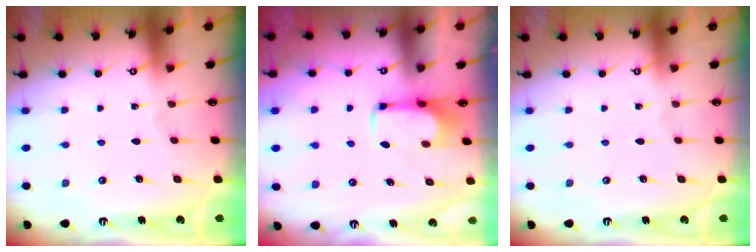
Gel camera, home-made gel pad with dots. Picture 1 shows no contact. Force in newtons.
{"total": 1.9, "press": 1.8, "slide": 0.6}
{"total": 0.0}